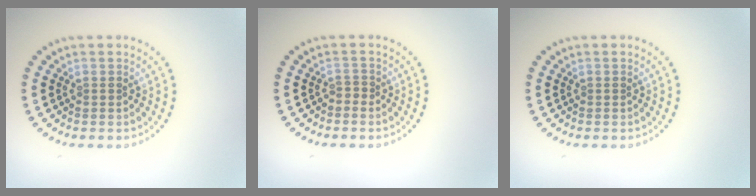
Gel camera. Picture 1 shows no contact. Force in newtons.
{"total": 0.6, "press": 0.2, "slide": 0.6}
{"total": 0.0}